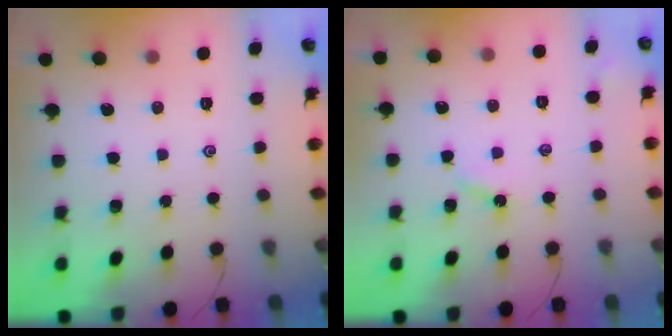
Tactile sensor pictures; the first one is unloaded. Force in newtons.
{"total": 3.7, "press": 3.7, "slide": 0.1}